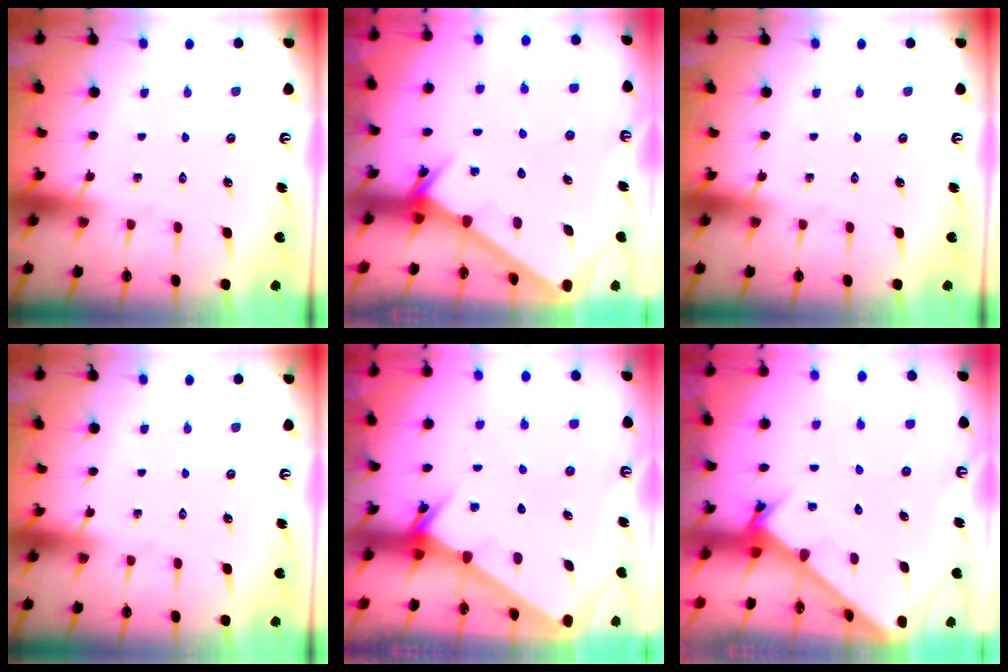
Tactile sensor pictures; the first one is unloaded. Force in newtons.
{"total": 2.6, "press": 2.6, "slide": 0.1}
{"total": 0.0}
{"total": 0.0}
{"total": 2.5, "press": 2.5, "slide": 0.1}
{"total": 2.5, "press": 2.5, "slide": 0.1}